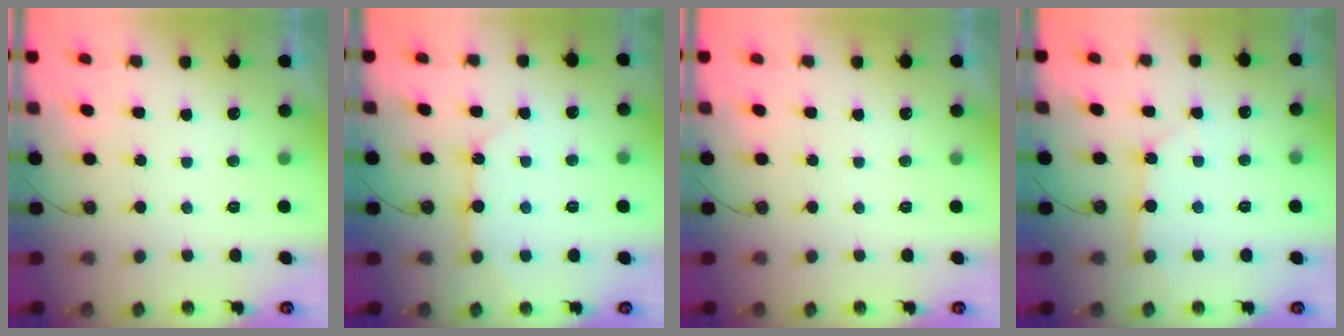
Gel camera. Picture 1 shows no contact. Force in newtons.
{"total": 8.4, "press": 8.3, "slide": 0.8}
{"total": 0.0}
{"total": 3.1, "press": 3.1, "slide": 0.1}